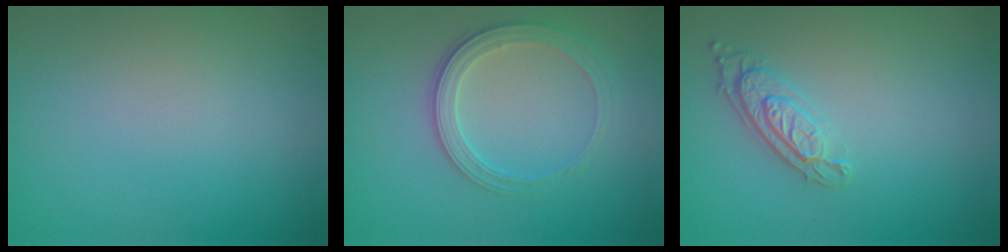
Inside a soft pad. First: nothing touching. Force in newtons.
{"total": 2.8, "press": 2.6, "slide": 0.9}
{"total": 3.0, "press": 2.3, "slide": 1.9}